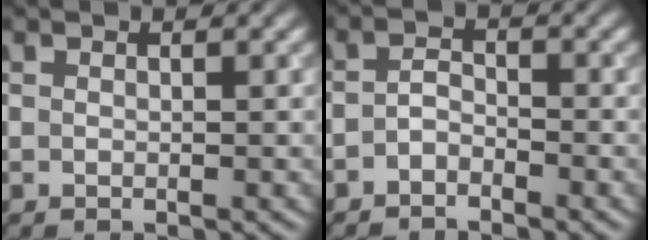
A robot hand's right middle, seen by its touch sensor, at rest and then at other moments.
{"total": 1.7, "force": [-1.4, 0.7, 0.7], "torque": [-0.014, 0.005, -0.032]}